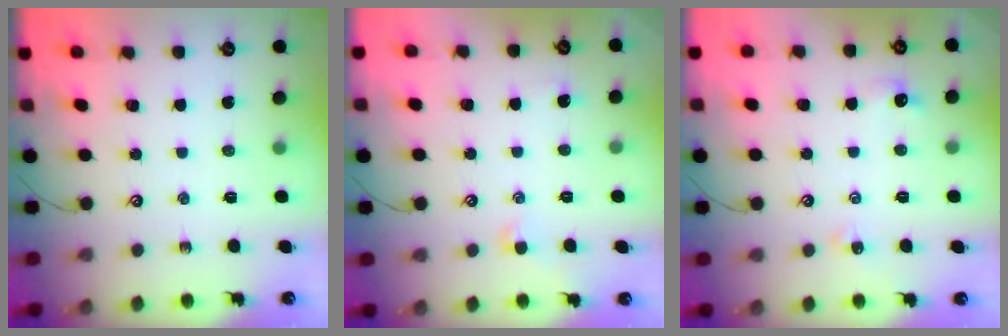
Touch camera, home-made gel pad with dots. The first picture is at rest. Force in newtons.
{"total": 1.0, "press": 0.9, "slide": 0.6}
{"total": 2.2, "press": 2.1, "slide": 0.6}